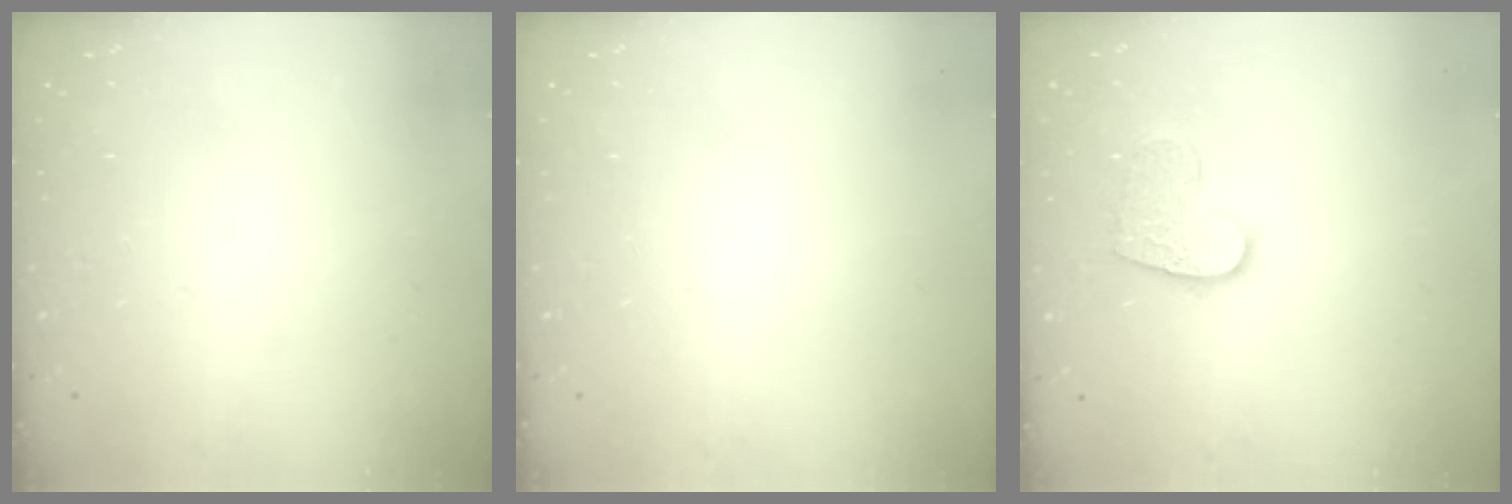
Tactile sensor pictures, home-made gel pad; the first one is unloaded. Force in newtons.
{"total": 0.0}
{"total": 11.3, "press": 11.2, "slide": 0.7}